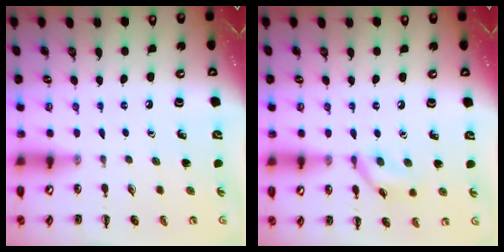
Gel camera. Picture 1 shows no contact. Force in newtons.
{"total": 8.9, "press": 8.8, "slide": 1.0}